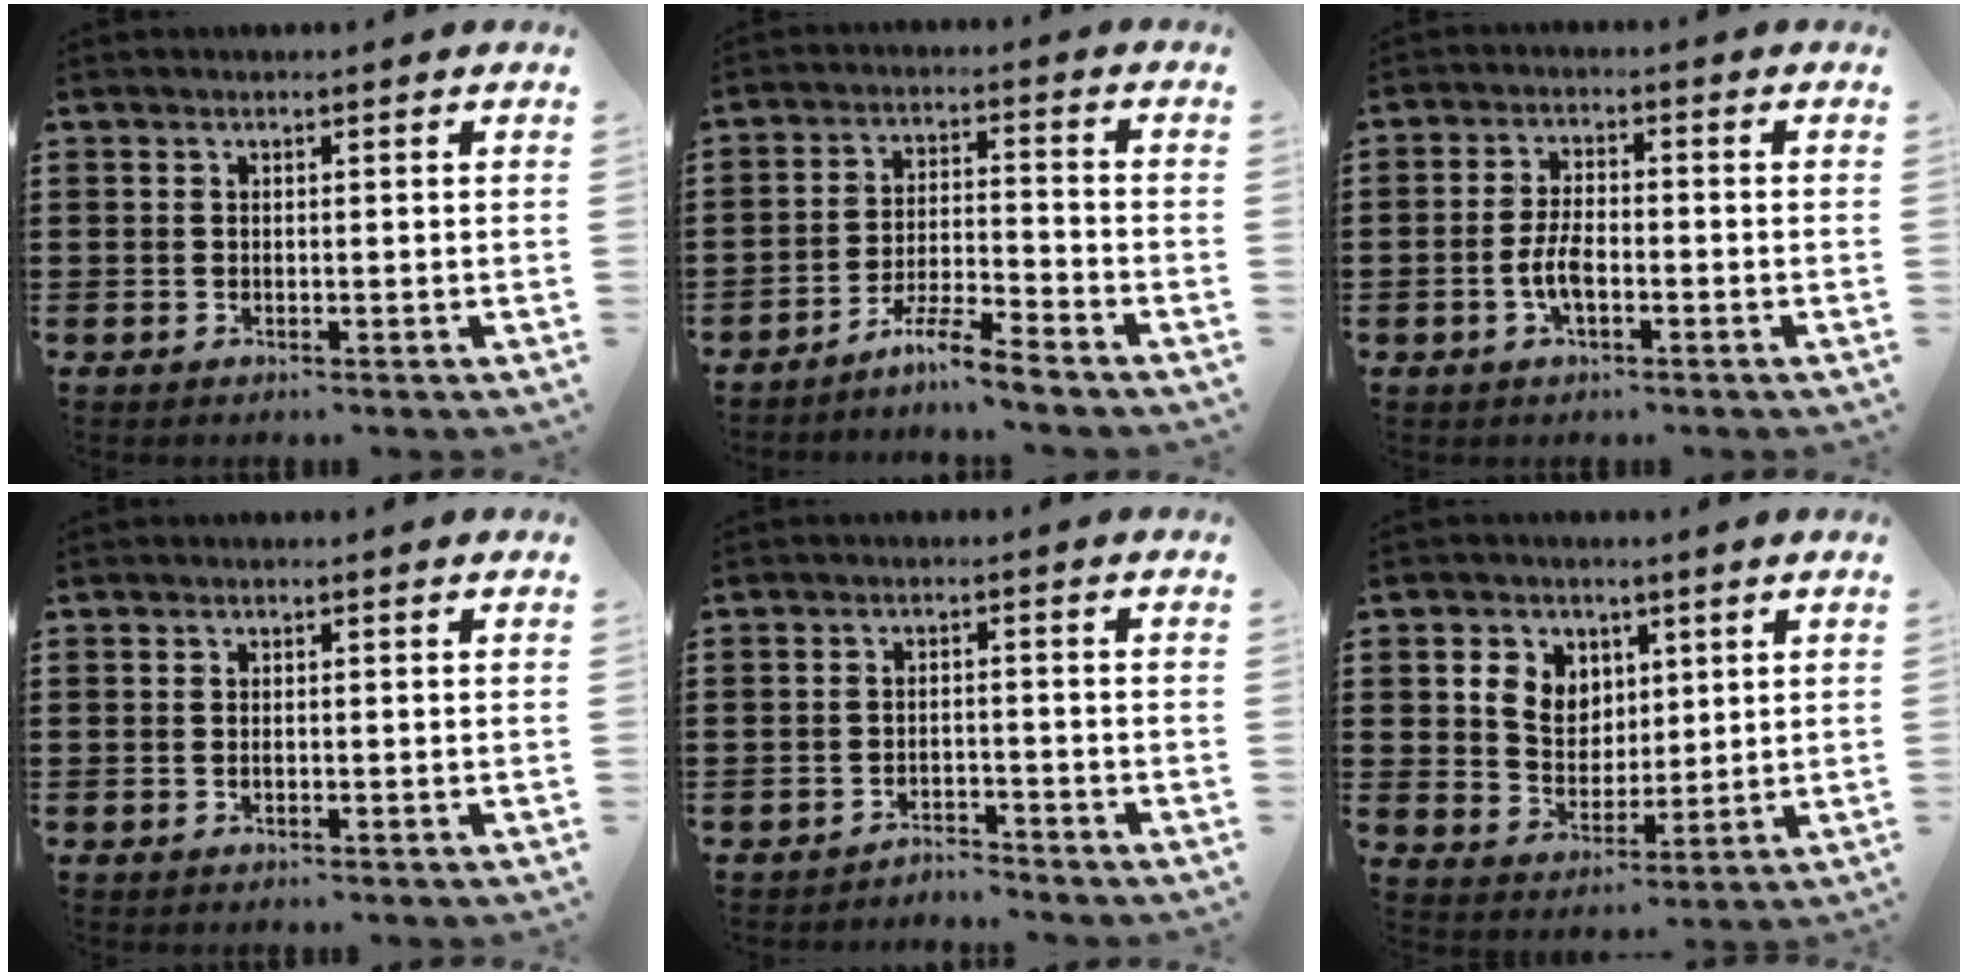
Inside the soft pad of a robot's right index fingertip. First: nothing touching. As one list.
[{"total": 5.8, "force": [-5.3, -0.3, 2.3], "torque": [-0.054, -0.008, -0.104]}, {"total": 4.7, "force": [-1.4, 2.2, 3.9], "torque": [-0.091, 0.001, -0.030]}, {"total": 0.5, "force": [-0.1, 0.2, 0.5], "torque": [-0.012, -0.002, -0.002]}, {"total": 2.6, "force": [-2.5, 0.2, -0.2], "torque": [-0.006, 0.002, -0.056]}, {"total": 5.6, "force": [2.3, 4.9, 1.3], "torque": [-0.043, 0.015, 0.041]}]